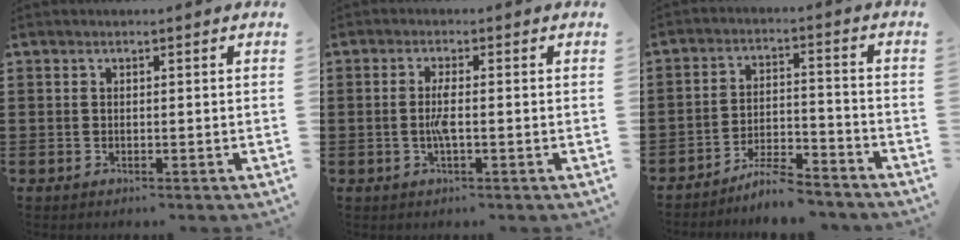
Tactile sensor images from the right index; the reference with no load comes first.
{"total": 2.8, "force": [-0.6, 0.3, 2.7], "torque": [-0.067, -0.007, -0.016]}
{"total": 6.1, "force": [-5.6, 0.6, 2.1], "torque": [-0.041, 0.004, -0.110]}